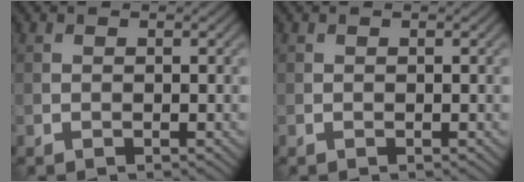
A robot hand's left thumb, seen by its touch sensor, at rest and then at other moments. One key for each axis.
{"total": 0.0}